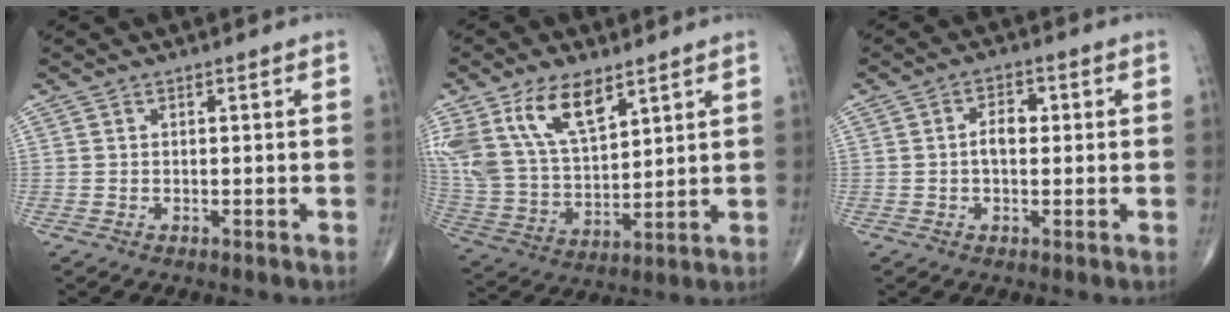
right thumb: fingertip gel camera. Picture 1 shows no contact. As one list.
[{"total": 16.7, "force": [9.2, 8.4, 11.1], "torque": [-0.202, -0.032, 0.188]}, {"total": 4.1, "force": [0.3, 2.4, 3.3], "torque": [-0.053, 0.012, 0.000]}]